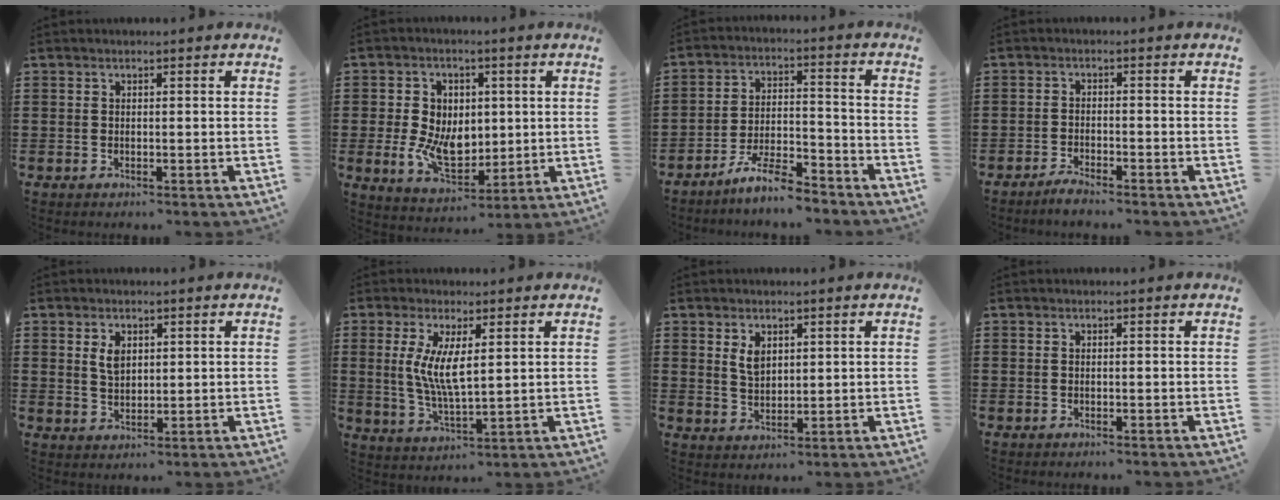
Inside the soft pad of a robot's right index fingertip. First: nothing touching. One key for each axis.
{"total": 8.6, "fx": -0.1, "fy": 6.3, "fz": 5.9, "tx": -0.136, "ty": 0.008, "tz": -0.004}
{"total": 7.0, "fx": -6.3, "fy": 0.8, "fz": 2.9, "tx": -0.063, "ty": 0.005, "tz": -0.121}
{"total": 2.0, "fx": -1.9, "fy": 0.0, "fz": 0.3, "tx": -0.008, "ty": 0.004, "tz": -0.038}
{"total": 2.9, "fx": 1.4, "fy": 1.7, "fz": 1.9, "tx": -0.036, "ty": 0.003, "tz": 0.023}
{"total": 6.5, "fx": 1.4, "fy": 1.9, "fz": 6.0, "tx": -0.119, "ty": 0.002, "tz": 0.025}
{"total": 3.0, "fx": 1.7, "fy": 1.8, "fz": 1.8, "tx": -0.040, "ty": 0.007, "tz": 0.032}
{"total": 0.0}